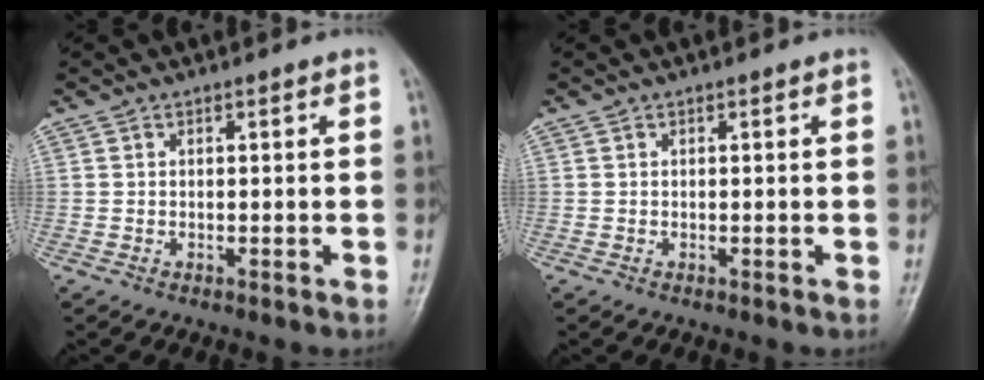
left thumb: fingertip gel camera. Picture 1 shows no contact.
{"total": 0.0}